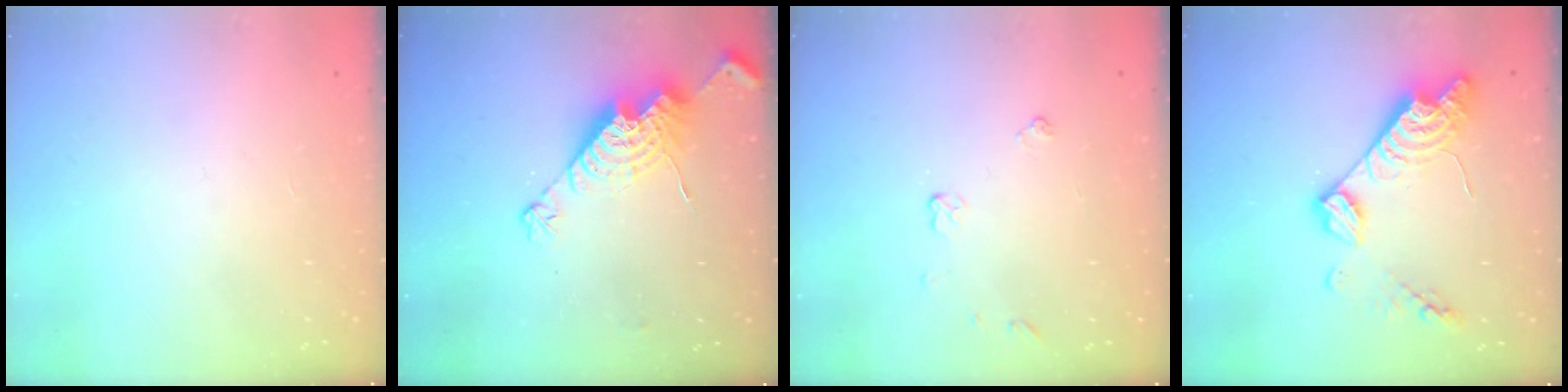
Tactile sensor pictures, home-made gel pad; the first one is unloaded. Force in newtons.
{"total": 14.2, "press": 14.2, "slide": 1.2}
{"total": 3.8, "press": 3.8, "slide": 0.6}
{"total": 14.9, "press": 14.8, "slide": 1.1}